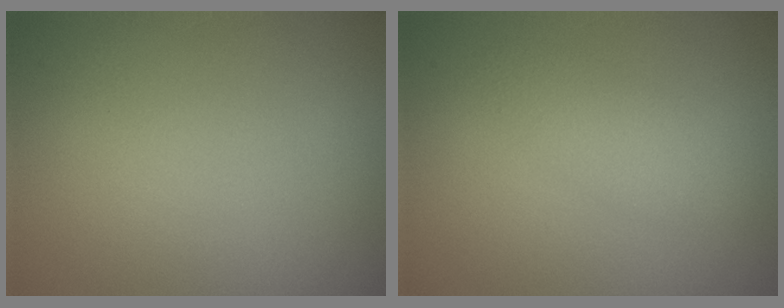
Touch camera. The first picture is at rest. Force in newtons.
{"total": 2.1, "press": 2.1, "slide": 0.1}